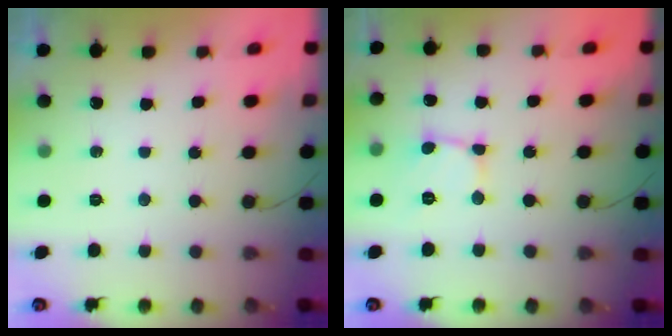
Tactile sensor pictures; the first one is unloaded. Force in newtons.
{"total": 2.6, "press": 2.6, "slide": 0.2}